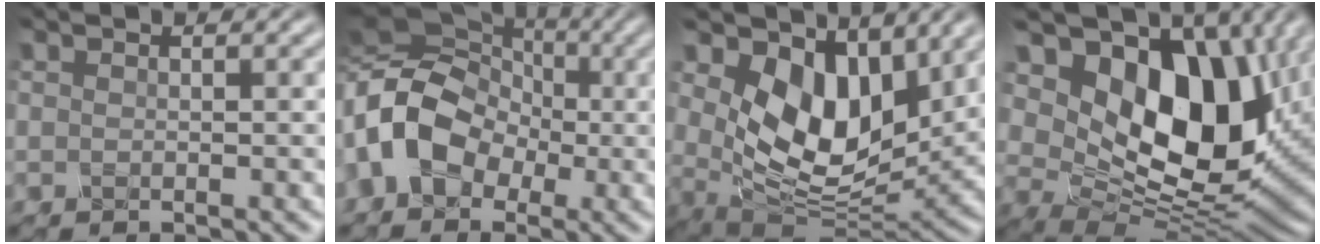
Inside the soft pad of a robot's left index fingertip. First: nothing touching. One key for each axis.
{"total": 10.7, "fx": -2.0, "fy": 8.2, "fz": 6.7, "tx": -0.116, "ty": -0.004, "tz": -0.051}
{"total": 9.2, "fx": 3.4, "fy": 5.6, "fz": 6.5, "tx": -0.118, "ty": -0.022, "tz": 0.054}
{"total": 15.4, "fx": 5.0, "fy": 9.8, "fz": 10.7, "tx": -0.174, "ty": -0.008, "tz": 0.090}